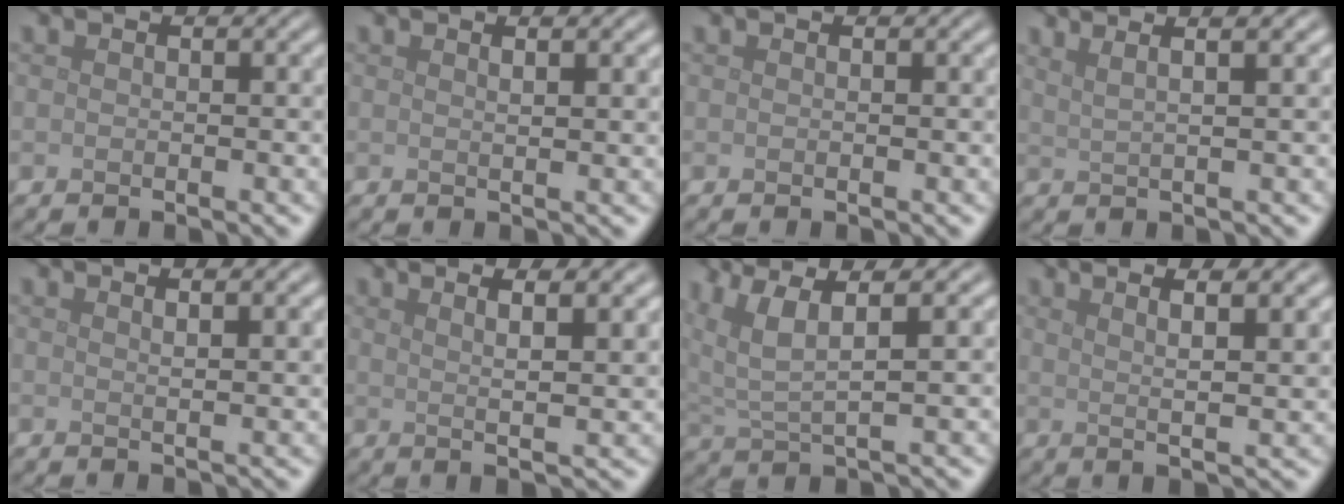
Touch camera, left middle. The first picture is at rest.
{"total": 1.5, "force": [0.8, 0.5, 1.2], "torque": [-0.007, 0.003, 0.009]}
{"total": 0.0}
{"total": 6.4, "force": [4.2, 2.4, 4.3], "torque": [-0.044, 0.044, 0.032]}
{"total": 2.3, "force": [1.4, 0.7, 1.7], "torque": [-0.012, 0.007, 0.007]}
{"total": 5.9, "force": [3.0, 1.5, 4.8], "torque": [-0.052, 0.017, 0.026]}
{"total": 5.3, "force": [3.1, 1.5, 4.0], "torque": [-0.095, 0.006, 0.067]}
{"total": 6.6, "force": [3.5, 1.8, 5.3], "torque": [-0.056, 0.024, 0.029]}